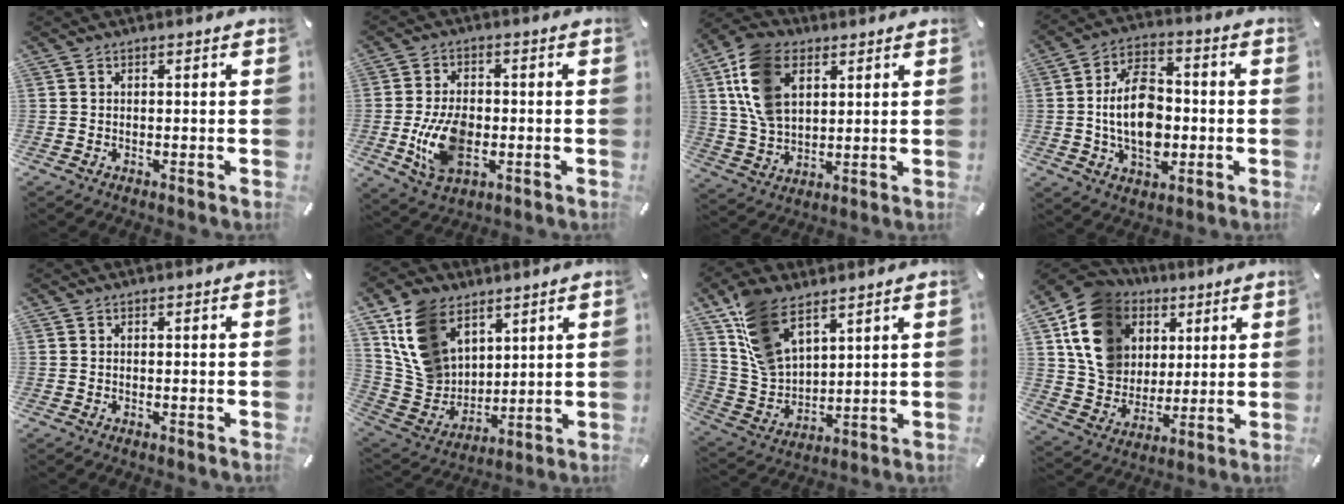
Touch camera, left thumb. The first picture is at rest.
{"total": 11.2, "force": [-2.0, 7.1, 8.4], "torque": [-0.174, -0.001, -0.032]}
{"total": 13.9, "force": [5.4, 9.6, 8.5], "torque": [-0.206, -0.001, 0.099]}
{"total": 14.8, "force": [-1.3, 9.5, 11.2], "torque": [-0.222, 0.000, -0.026]}
{"total": 0.0}
{"total": 15.7, "force": [8.4, 11.4, 6.8], "torque": [-0.149, -0.030, 0.172]}
{"total": 13.5, "force": [8.4, 7.7, 7.2], "torque": [-0.170, -0.026, 0.167]}
{"total": 16.3, "force": [5.1, 14.0, 6.5], "torque": [-0.117, -0.011, 0.101]}